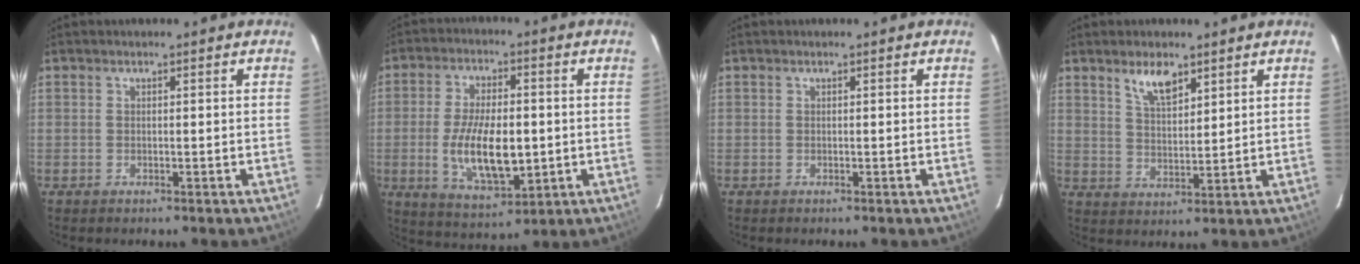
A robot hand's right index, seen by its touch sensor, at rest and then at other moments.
{"total": 13.2, "force": [-1.7, 6.0, 11.7], "torque": [-0.226, -0.015, -0.020]}
{"total": 0.0}
{"total": 6.0, "force": [4.1, 2.3, 3.8], "torque": [-0.066, 0.001, 0.080]}